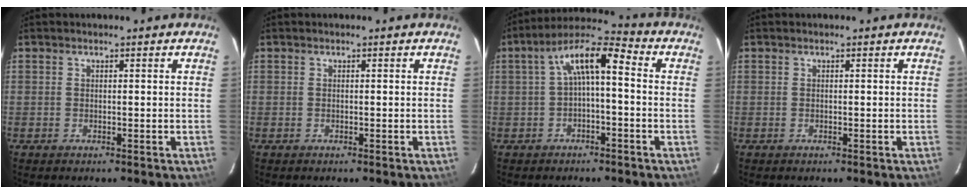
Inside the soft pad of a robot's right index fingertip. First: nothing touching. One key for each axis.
{"total": 0.0}
{"total": 8.2, "fx": -0.2, "fy": 2.7, "fz": 7.8, "tx": -0.152, "ty": 0.029, "tz": -0.005}
{"total": 0.0}